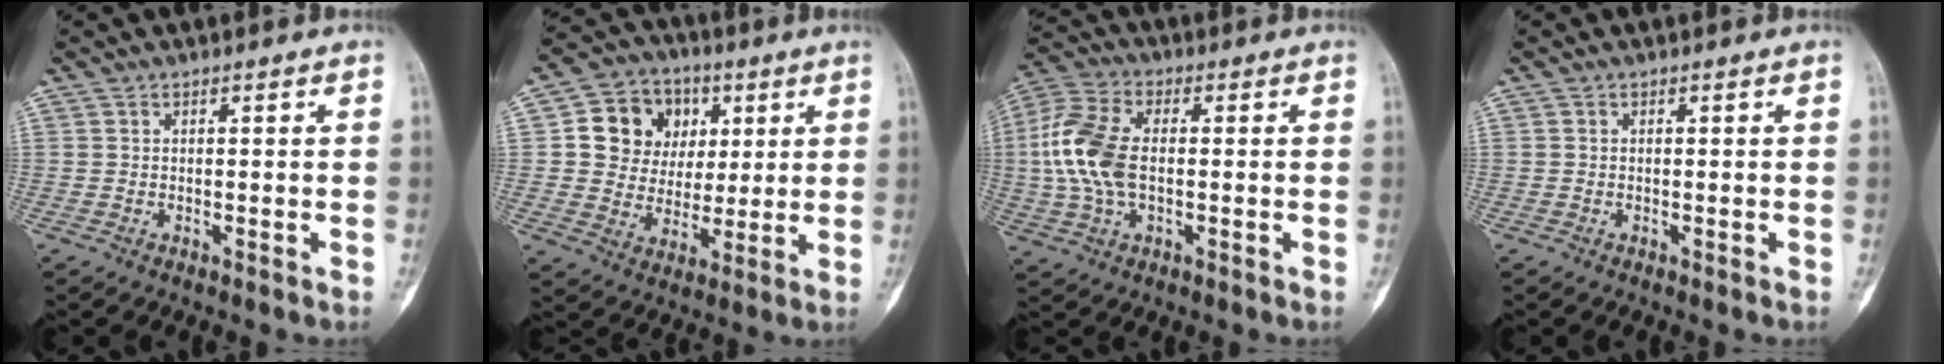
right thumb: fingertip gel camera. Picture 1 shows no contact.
{"total": 13.4, "force": [3.6, 11.7, 5.5], "torque": [-0.046, 0.002, 0.064]}
{"total": 12.9, "force": [-0.1, 7.4, 10.6], "torque": [-0.238, 0.017, -0.006]}
{"total": 0.0}